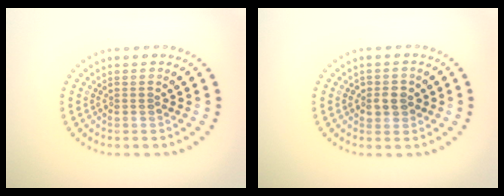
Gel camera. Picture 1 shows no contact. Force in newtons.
{"total": 2.0, "press": 1.9, "slide": 0.7}